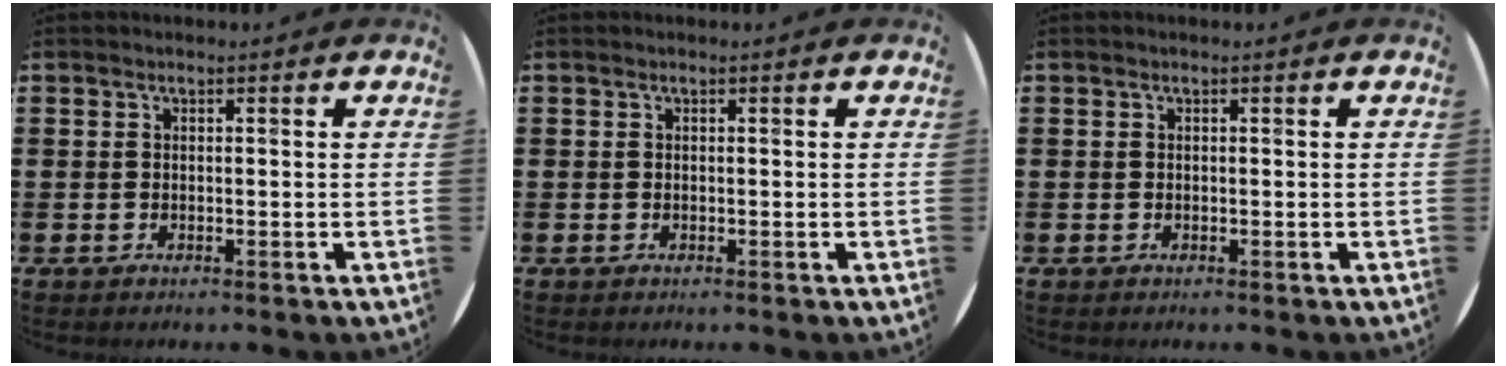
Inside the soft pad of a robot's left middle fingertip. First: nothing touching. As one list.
[{"total": 0.0}, {"total": 0.0}]